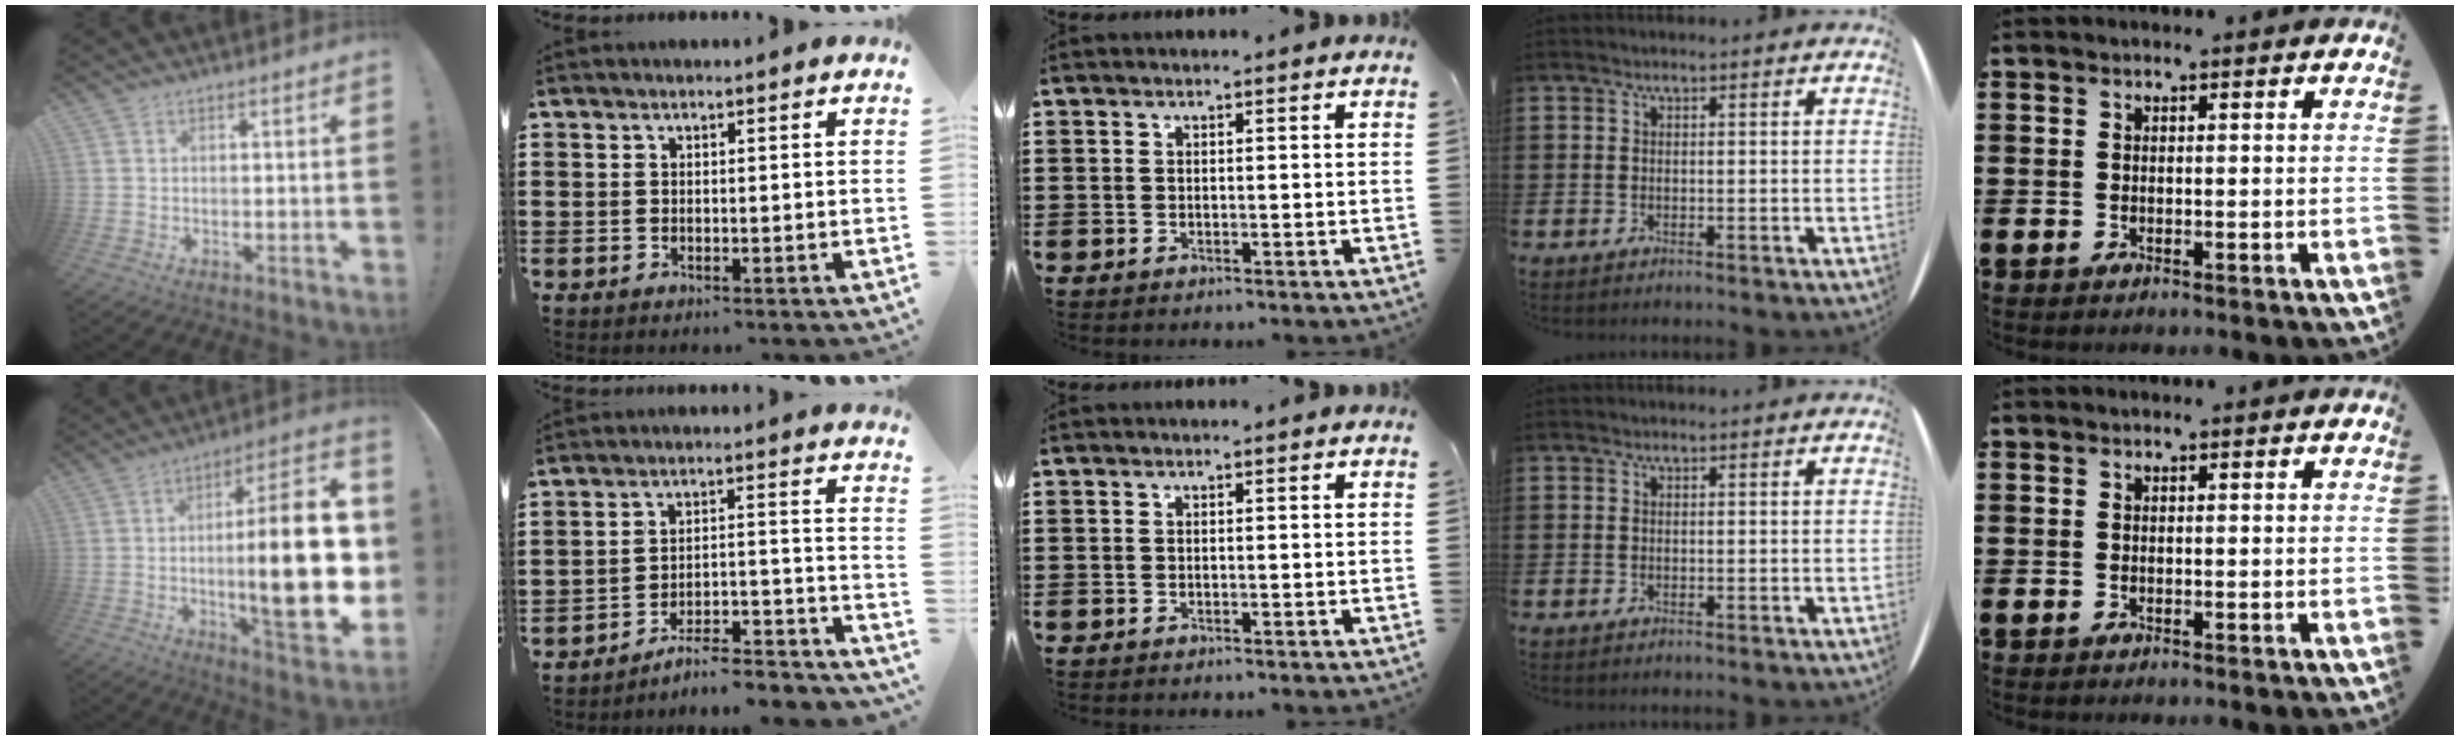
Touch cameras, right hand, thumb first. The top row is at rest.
{"thumb": {"total": 24.8, "force": [-1.5, 6.1, 24.0], "torque": [-0.380, -0.004, -0.021]}, "index": {"total": 6.1, "force": [-5.6, 0.9, 2.4], "torque": [-0.036, -0.002, -0.109]}}